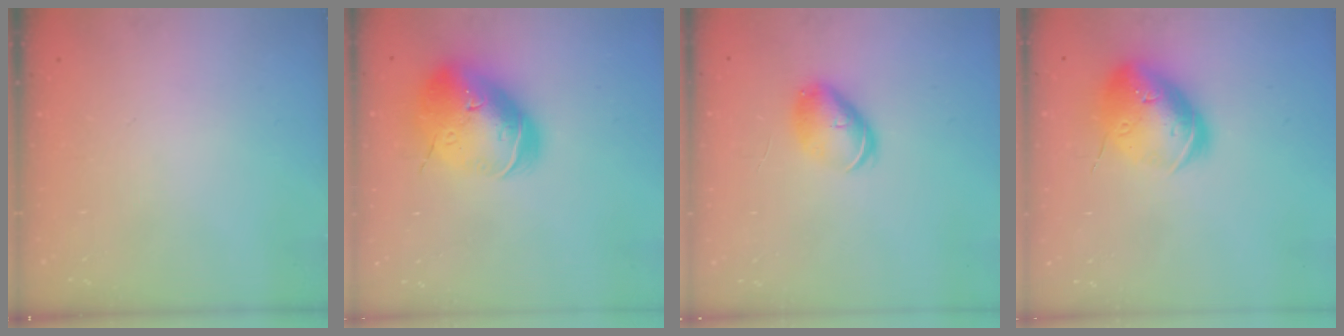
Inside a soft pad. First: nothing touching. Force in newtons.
{"total": 24.1, "press": 23.8, "slide": 3.6}
{"total": 8.3, "press": 8.2, "slide": 0.9}
{"total": 20.1, "press": 19.9, "slide": 2.9}